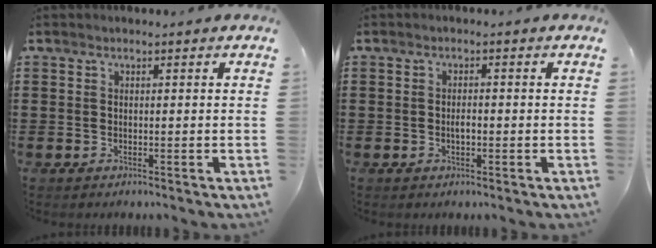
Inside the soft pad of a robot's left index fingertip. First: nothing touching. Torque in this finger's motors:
{"motor_torque": [0.00, 0.00, 0.02, 0.04]}